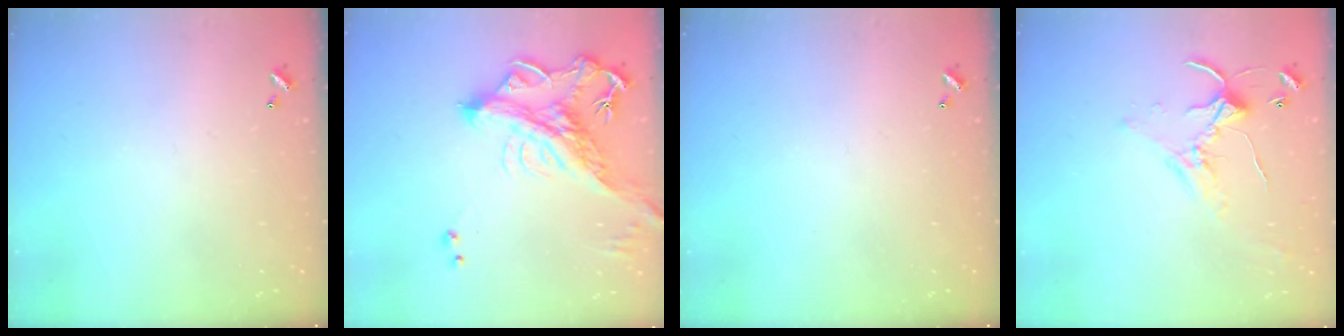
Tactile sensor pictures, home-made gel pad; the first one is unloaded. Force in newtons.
{"total": 7.2, "press": 6.9, "slide": 1.8}
{"total": 0.0}
{"total": 1.9, "press": 1.9, "slide": 0.6}